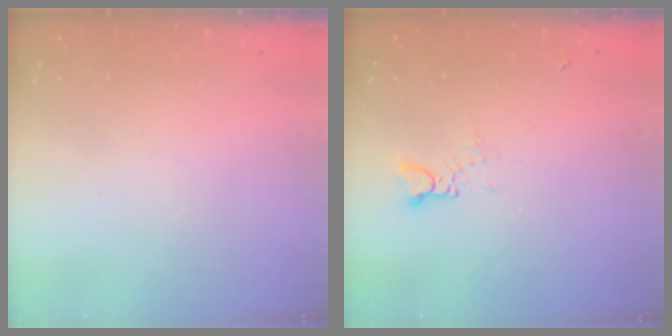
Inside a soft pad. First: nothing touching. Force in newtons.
{"total": 2.7, "press": 2.7, "slide": 0.2}